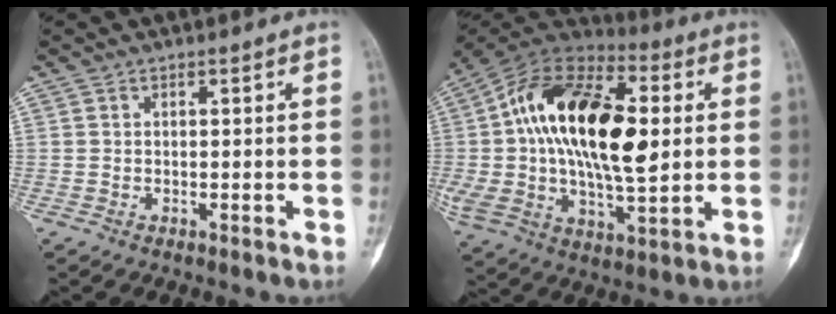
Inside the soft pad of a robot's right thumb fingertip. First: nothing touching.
{"total": 27.8, "force": [3.6, 14.2, 23.6], "torque": [-0.428, 0.010, 0.052]}